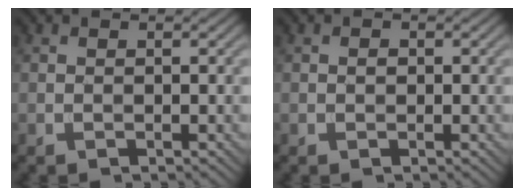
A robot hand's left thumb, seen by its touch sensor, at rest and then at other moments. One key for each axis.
{"total": 0.7, "fx": 0.0, "fy": 0.5, "fz": 0.5, "tx": -0.007, "ty": -0.001, "tz": -0.002}